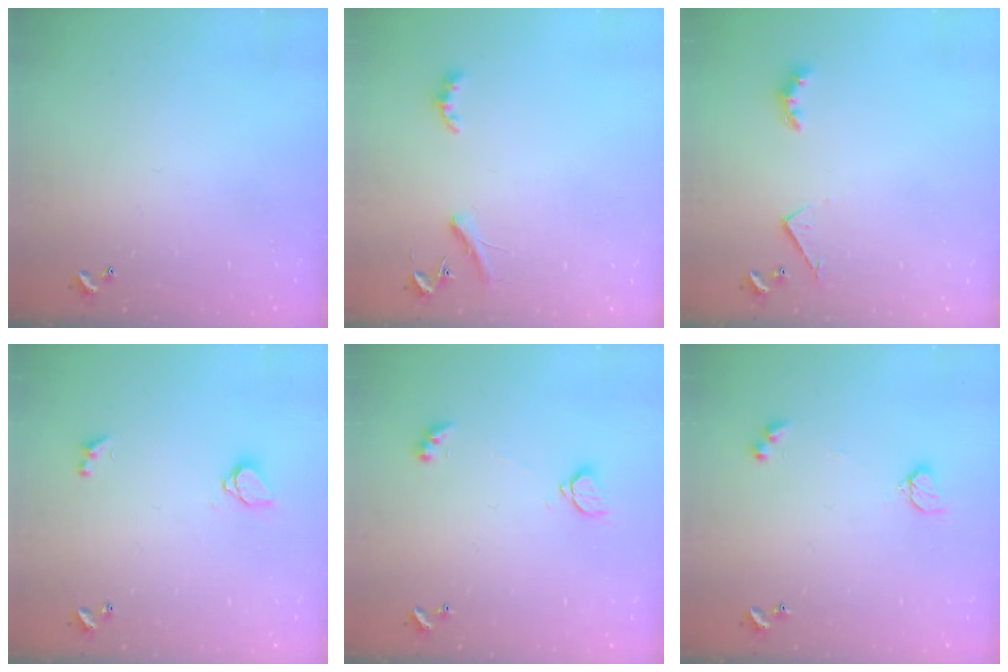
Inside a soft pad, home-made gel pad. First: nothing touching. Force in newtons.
{"total": 3.1, "press": 3.0, "slide": 0.6}
{"total": 3.5, "press": 3.4, "slide": 0.7}
{"total": 1.6, "press": 1.5, "slide": 0.5}
{"total": 2.2, "press": 2.2, "slide": 0.2}
{"total": 4.1, "press": 4.0, "slide": 0.8}